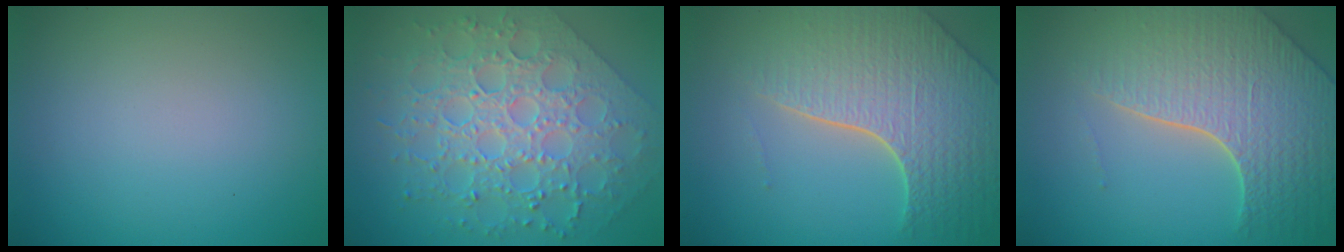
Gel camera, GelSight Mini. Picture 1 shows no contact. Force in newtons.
{"total": 8.4, "press": 6.1, "slide": 5.7}
{"total": 8.0, "press": 5.7, "slide": 5.7}
{"total": 7.2, "press": 5.6, "slide": 4.5}